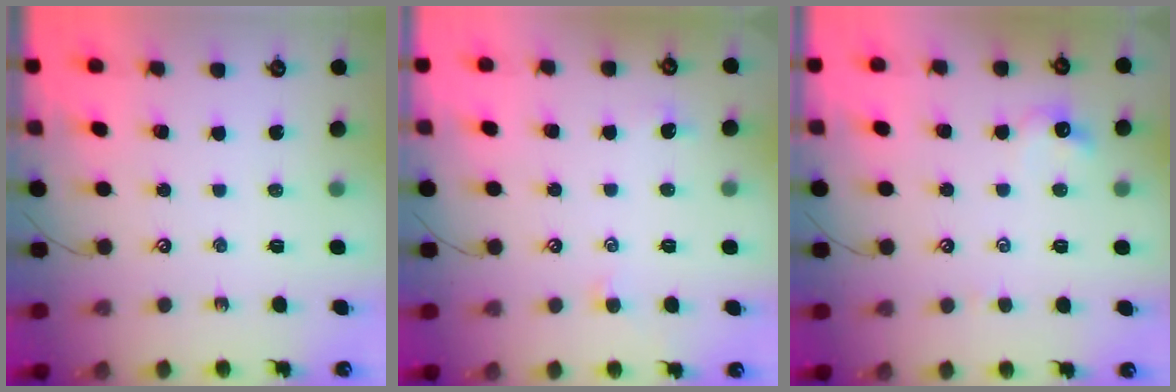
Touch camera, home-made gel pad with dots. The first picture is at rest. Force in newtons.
{"total": 0.6, "press": 0.5, "slide": 0.4}
{"total": 2.4, "press": 2.4, "slide": 0.4}